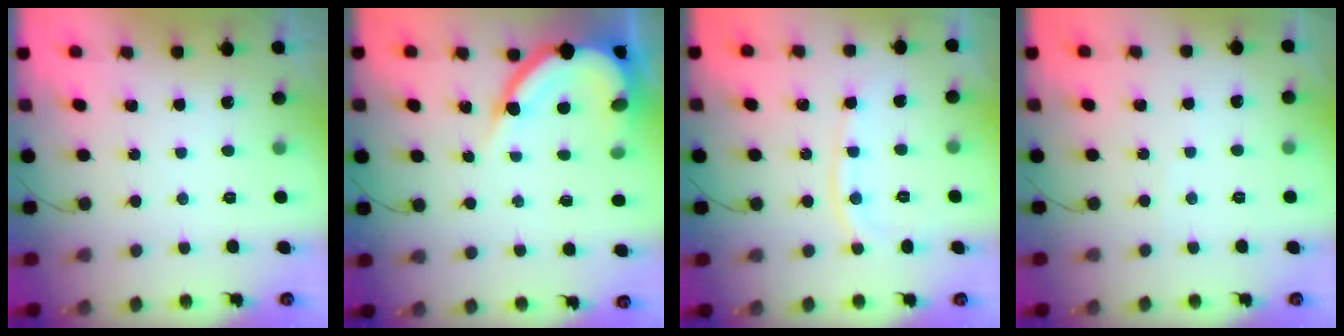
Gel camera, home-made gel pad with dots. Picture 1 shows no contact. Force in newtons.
{"total": 11.6, "press": 11.6, "slide": 1.0}
{"total": 7.8, "press": 7.7, "slide": 0.4}
{"total": 2.3, "press": 2.2, "slide": 0.3}